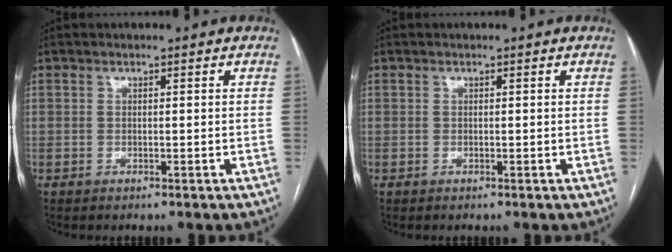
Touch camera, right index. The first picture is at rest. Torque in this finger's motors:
{"motor_torque": [0.07, 0.07, 0.01, 0.00]}